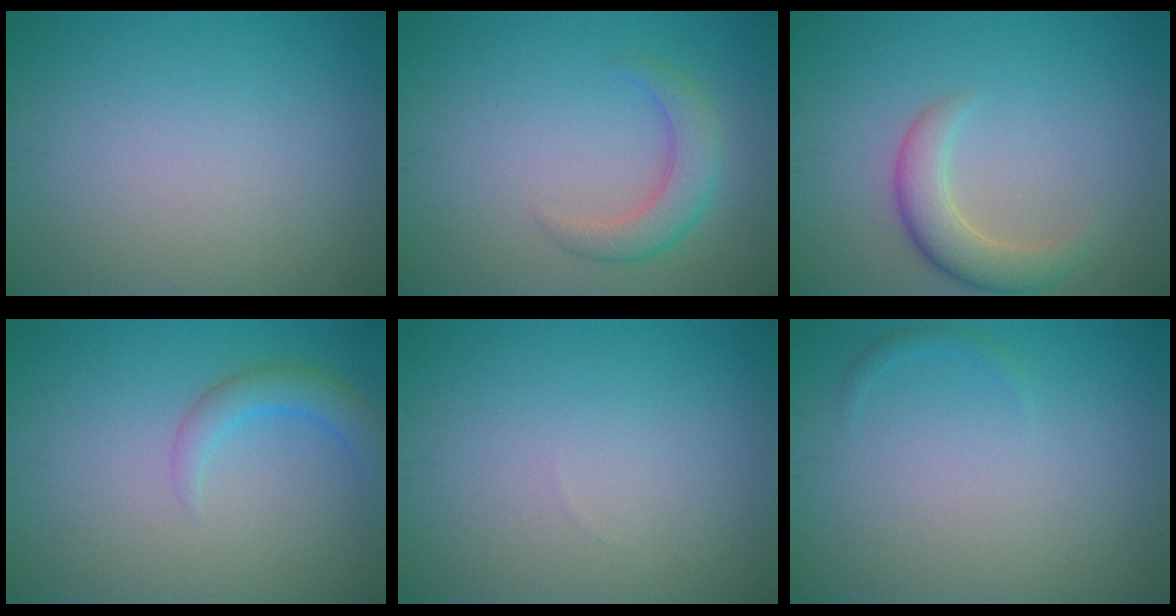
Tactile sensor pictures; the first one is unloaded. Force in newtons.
{"total": 3.0, "press": 3.0, "slide": 0.1}
{"total": 3.6, "press": 3.6, "slide": 0.3}
{"total": 2.4, "press": 2.4, "slide": 0.3}
{"total": 0.0}
{"total": 0.6, "press": 0.6, "slide": 0.0}